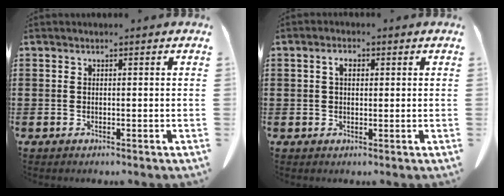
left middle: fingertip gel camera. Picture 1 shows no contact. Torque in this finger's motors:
{"motor_torque": [0.26, 0.26, 0.06, 0.07]}